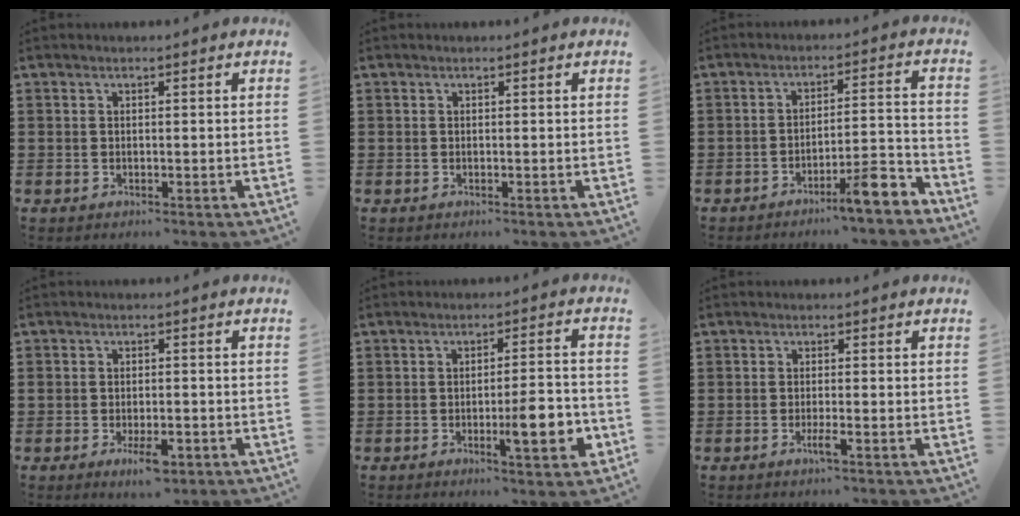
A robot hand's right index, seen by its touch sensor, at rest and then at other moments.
{"total": 0.0}
{"total": 6.9, "force": [-5.2, 0.6, 4.6], "torque": [-0.072, 0.000, -0.094]}
{"total": 4.2, "force": [-2.0, 1.9, 3.1], "torque": [-0.057, 0.002, -0.035]}
{"total": 7.7, "force": [-2.5, 1.6, 7.1], "torque": [-0.094, -0.006, -0.040]}
{"total": 2.2, "force": [-1.2, 0.1, 1.9], "torque": [-0.038, -0.005, -0.023]}